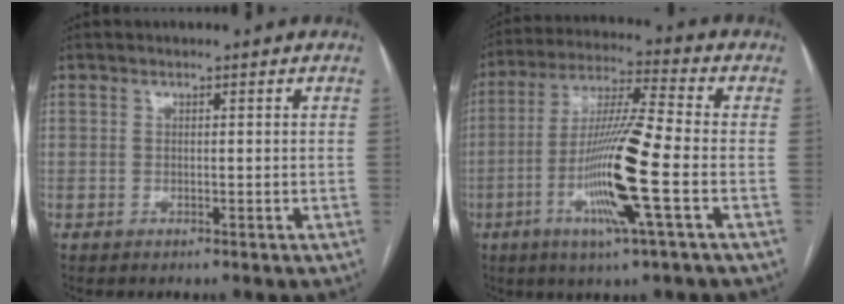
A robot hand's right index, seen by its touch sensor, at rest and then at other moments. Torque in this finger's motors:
{"motor_torque": [2.14, 0.00, 0.36, 0.21]}